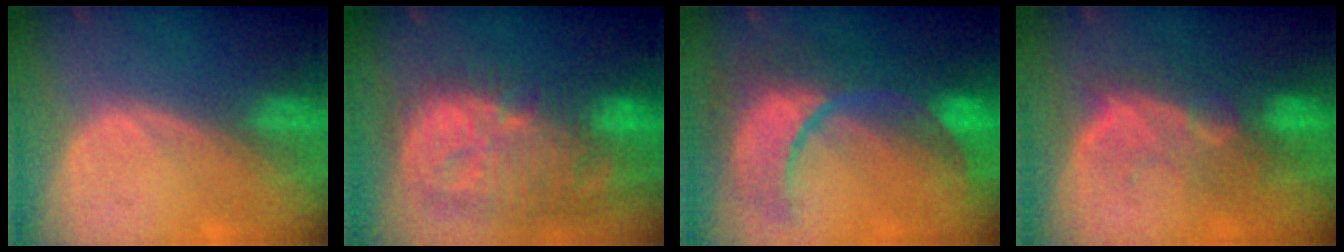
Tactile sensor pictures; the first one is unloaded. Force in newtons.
{"total": 14.4, "press": 12.5, "slide": 7.0}
{"total": 12.5, "press": 12.4, "slide": 1.4}
{"total": 10.1, "press": 8.6, "slide": 5.3}